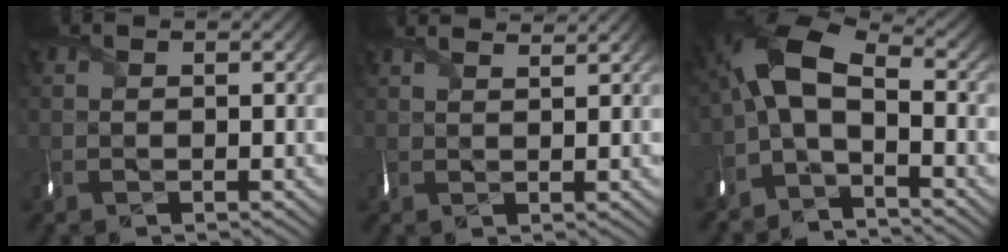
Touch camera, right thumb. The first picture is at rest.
{"total": 3.1, "force": [2.7, 0.3, 1.5], "torque": [-0.038, 0.012, 0.038]}
{"total": 8.7, "force": [-2.2, 4.0, 7.4], "torque": [-0.154, 0.017, -0.070]}